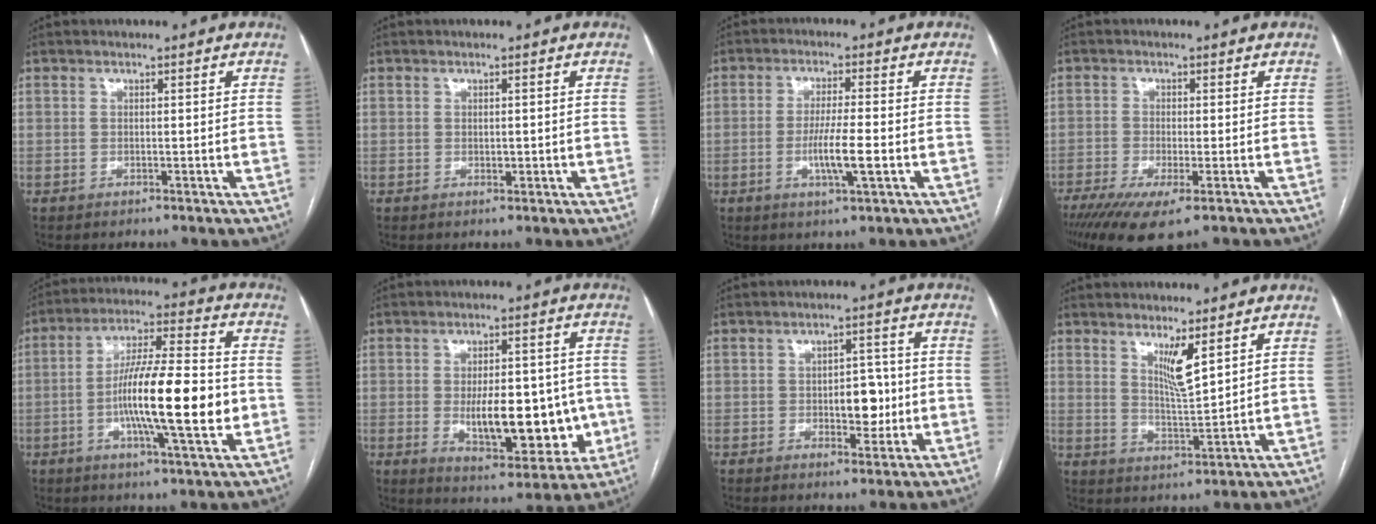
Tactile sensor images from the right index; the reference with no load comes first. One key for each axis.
{"total": 1.2, "fx": -0.1, "fy": 0.6, "fz": 1.0, "tx": -0.013, "ty": -0.001, "tz": 0.001}
{"total": 6.5, "fx": -1.6, "fy": 0.2, "fz": 6.2, "tx": -0.115, "ty": -0.009, "tz": -0.029}
{"total": 8.8, "fx": -5.5, "fy": 1.8, "fz": 6.6, "tx": -0.107, "ty": -0.022, "tz": -0.090}
{"total": 16.3, "fx": -2.7, "fy": 1.9, "fz": 15.9, "tx": -0.273, "ty": 0.002, "tz": -0.049}
{"total": 14.3, "fx": -1.9, "fy": 6.2, "fz": 12.7, "tx": -0.180, "ty": 0.002, "tz": -0.013}
{"total": 5.9, "fx": -0.6, "fy": 3.1, "fz": 4.9, "tx": -0.064, "ty": 0.009, "tz": -0.003}
{"total": 5.1, "fx": 2.9, "fy": 0.3, "fz": 4.1, "tx": -0.076, "ty": -0.017, "tz": 0.057}